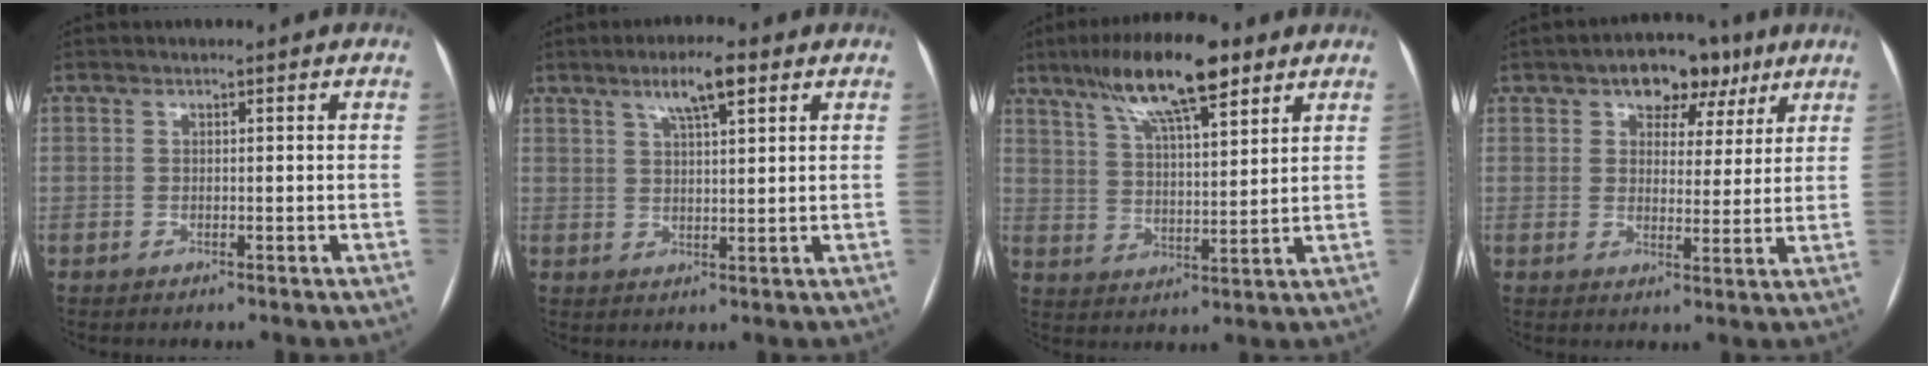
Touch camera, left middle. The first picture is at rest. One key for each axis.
{"total": 5.9, "fx": 3.4, "fy": 0.9, "fz": 4.7, "tx": -0.086, "ty": 0.008, "tz": 0.058}
{"total": 13.6, "fx": 8.9, "fy": 2.8, "fz": 9.9, "tx": -0.179, "ty": 0.019, "tz": 0.155}
{"total": 7.8, "fx": 4.5, "fy": 4.9, "fz": 4.0, "tx": -0.042, "ty": 0.023, "tz": 0.064}